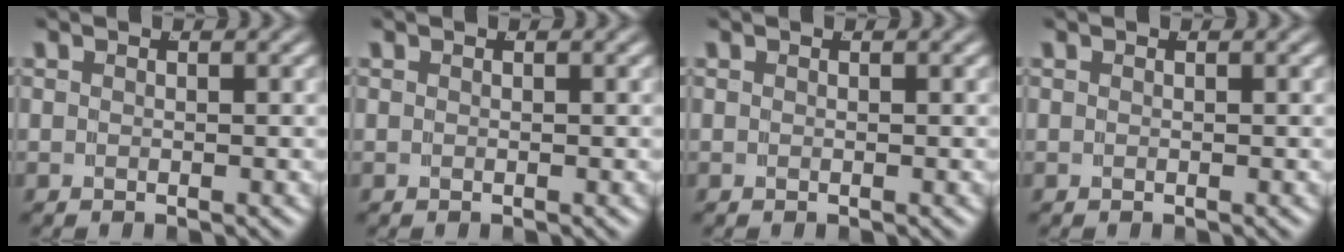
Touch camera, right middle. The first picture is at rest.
{"total": 0.0}
{"total": 0.0}
{"total": 0.0}